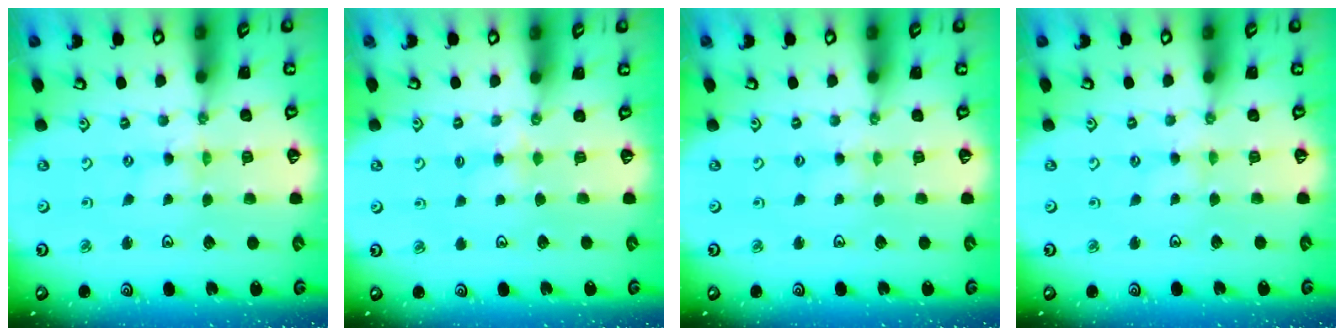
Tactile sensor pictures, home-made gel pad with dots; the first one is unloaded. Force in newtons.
{"total": 3.0, "press": 2.9, "slide": 0.5}
{"total": 1.8, "press": 1.7, "slide": 0.3}
{"total": 1.6, "press": 1.5, "slide": 0.4}